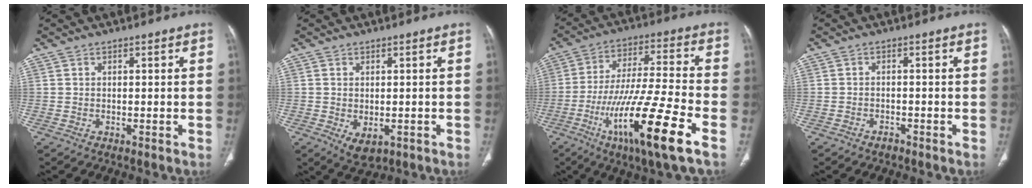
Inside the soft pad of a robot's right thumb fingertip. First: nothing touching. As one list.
[{"total": 4.0, "force": [-1.1, 2.5, 2.9], "torque": [-0.043, -0.005, -0.003]}, {"total": 20.6, "force": [-9.0, 3.0, 18.3], "torque": [-0.362, 0.010, -0.152]}, {"total": 1.3, "force": [-1.1, 0.7, 0.3], "torque": [-0.007, 0.006, -0.018]}]